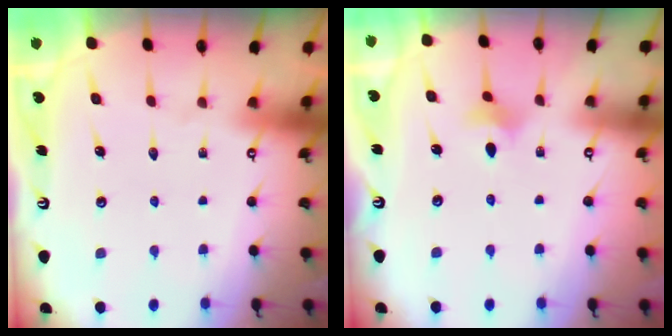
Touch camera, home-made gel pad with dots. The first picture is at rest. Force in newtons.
{"total": 5.4, "press": 5.3, "slide": 1.0}